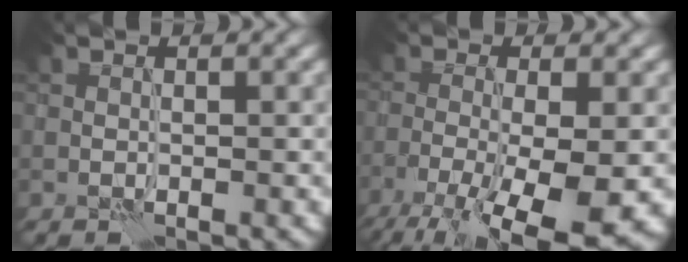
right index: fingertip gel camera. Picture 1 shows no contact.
{"total": 10.1, "force": [-5.6, 2.7, 8.0], "torque": [-0.147, -0.019, -0.095]}